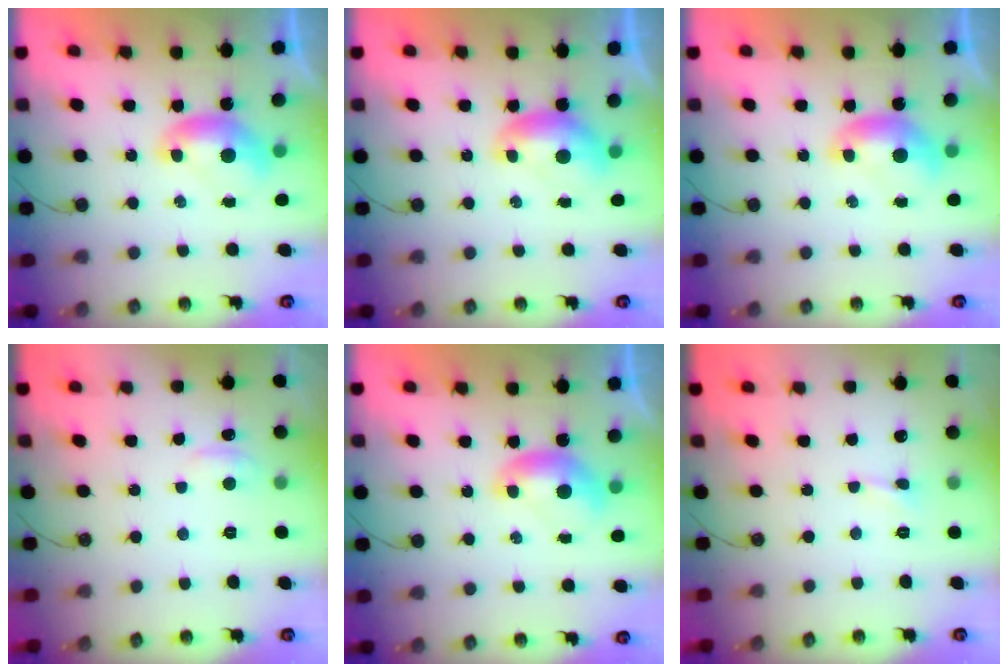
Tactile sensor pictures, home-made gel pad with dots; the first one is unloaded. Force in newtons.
{"total": 0.6, "press": 0.6, "slide": 0.2}
{"total": 0.0}
{"total": 2.5, "press": 2.5, "slide": 0.4}
{"total": 0.0}
{"total": 1.3, "press": 1.2, "slide": 0.4}